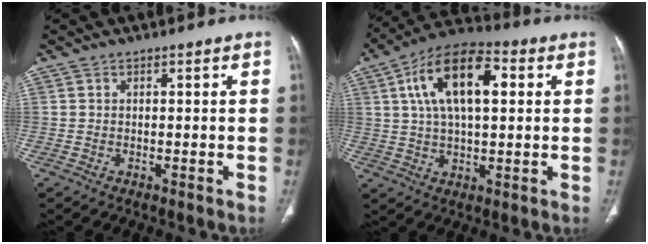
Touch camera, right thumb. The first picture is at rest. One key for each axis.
{"total": 16.1, "fx": 4.3, "fy": 7.7, "fz": 13.4, "tx": -0.227, "ty": 0.016, "tz": 0.068}